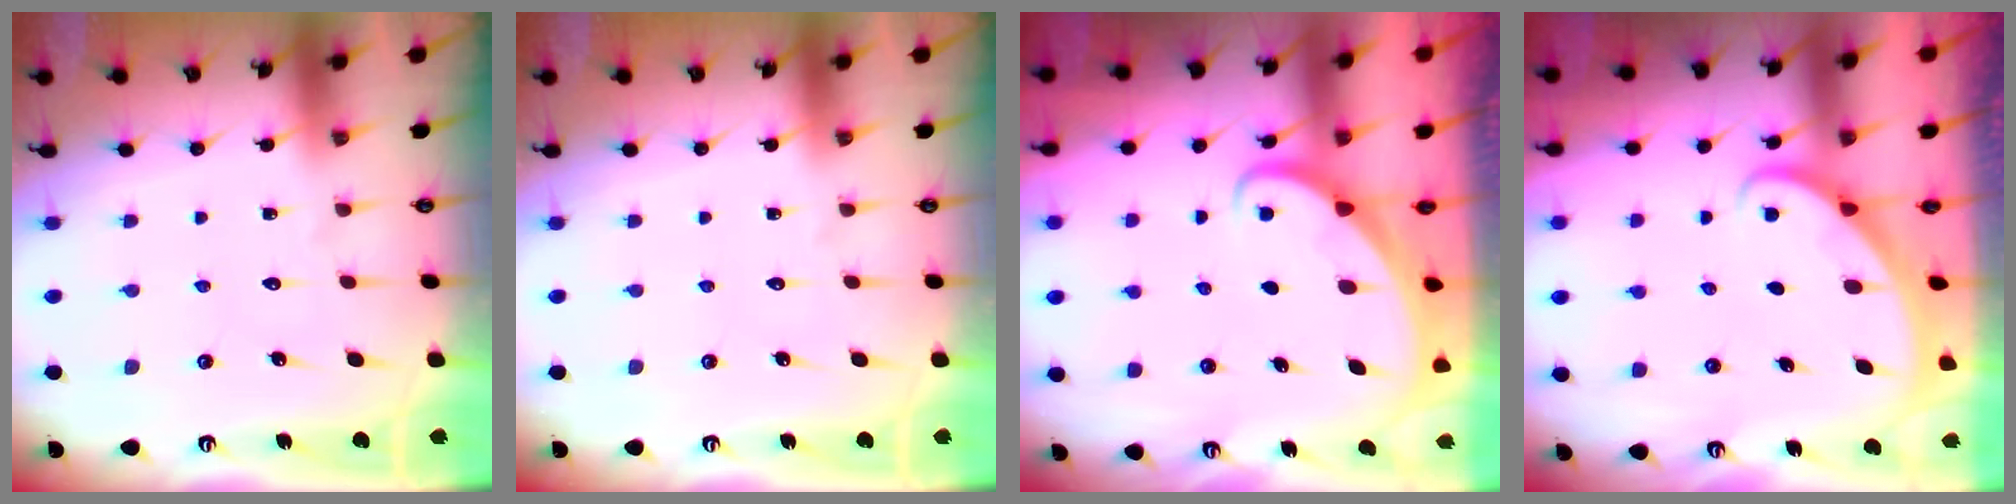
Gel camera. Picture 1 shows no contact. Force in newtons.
{"total": 0.0}
{"total": 1.8, "press": 1.8, "slide": 0.2}
{"total": 2.1, "press": 2.1, "slide": 0.1}